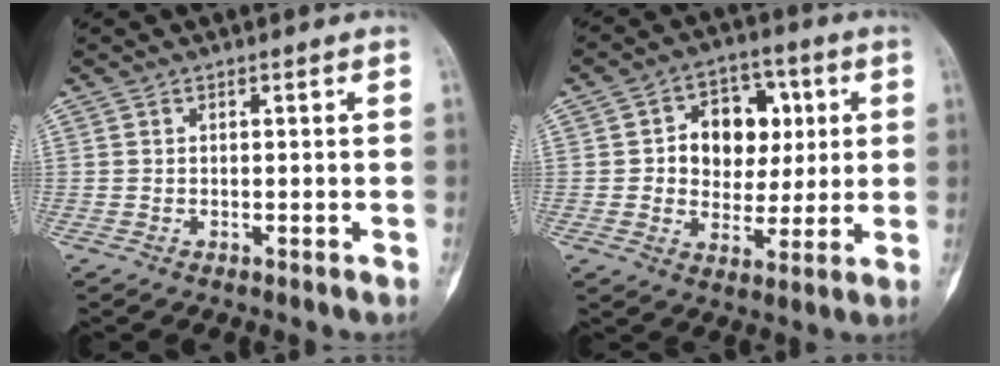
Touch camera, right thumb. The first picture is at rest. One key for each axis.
{"total": 12.5, "fx": 2.3, "fy": 9.6, "fz": 7.7, "tx": -0.056, "ty": 0.008, "tz": 0.036}